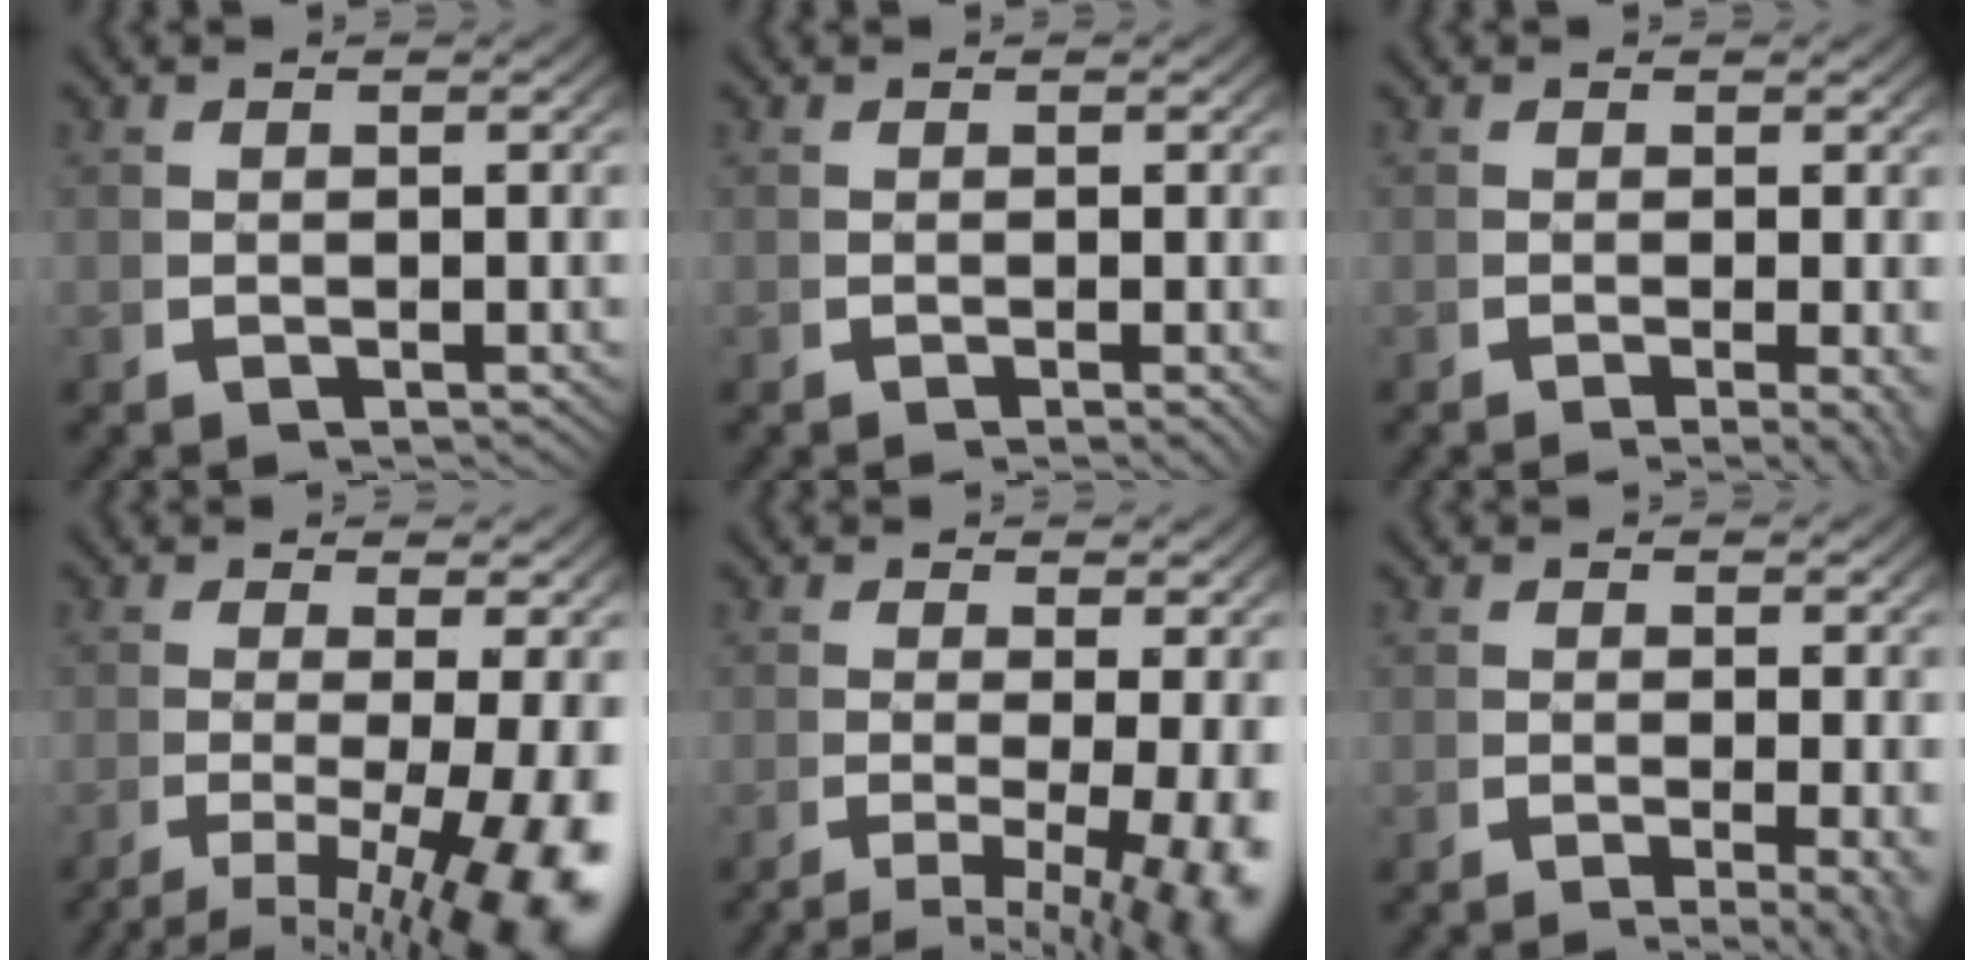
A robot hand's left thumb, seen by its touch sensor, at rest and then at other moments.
{"total": 0.9, "force": [-0.4, 0.2, 0.8], "torque": [-0.014, -0.001, -0.005]}
{"total": 2.9, "force": [-1.4, 0.8, 2.4], "torque": [-0.036, -0.017, -0.017]}
{"total": 9.3, "force": [-2.8, 4.1, 7.9], "torque": [-0.125, -0.039, -0.024]}
{"total": 8.5, "force": [-3.3, 3.9, 6.8], "torque": [-0.104, -0.043, -0.035]}
{"total": 4.0, "force": [-1.9, 1.4, 3.2], "torque": [-0.049, -0.026, -0.020]}